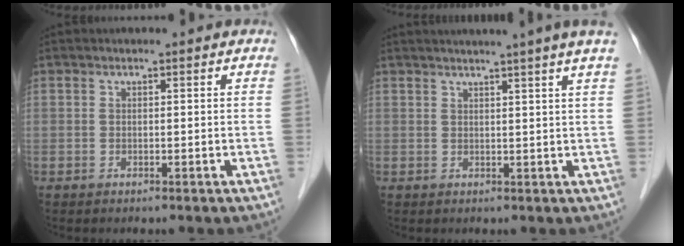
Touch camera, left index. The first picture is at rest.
{"total": 5.9, "force": [4.8, -1.5, 3.0], "torque": [-0.038, 0.010, 0.051]}